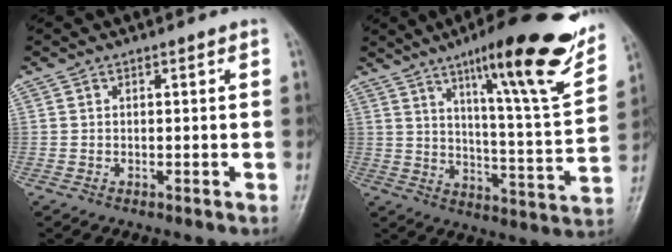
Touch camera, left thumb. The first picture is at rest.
{"total": 22.5, "force": [13.8, 3.7, 17.3], "torque": [-0.215, -0.058, 0.208]}